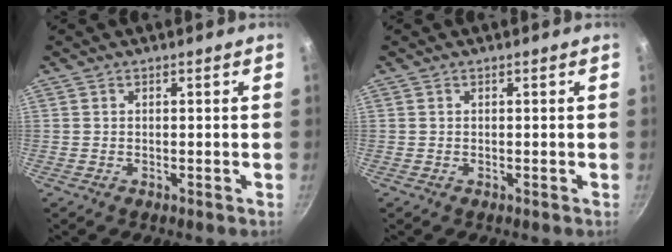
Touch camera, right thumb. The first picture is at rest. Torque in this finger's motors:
{"motor_torque": [0.01, -0.28, 0.48, -0.38, 0.04]}